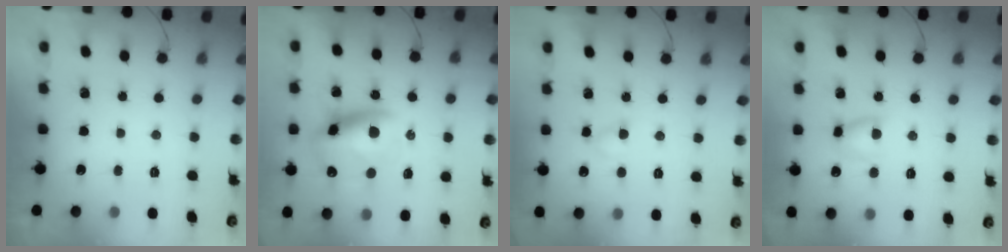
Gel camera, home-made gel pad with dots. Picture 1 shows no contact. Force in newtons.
{"total": 12.9, "press": 12.5, "slide": 3.2}
{"total": 3.3, "press": 3.0, "slide": 1.2}
{"total": 6.3, "press": 6.3, "slide": 0.6}